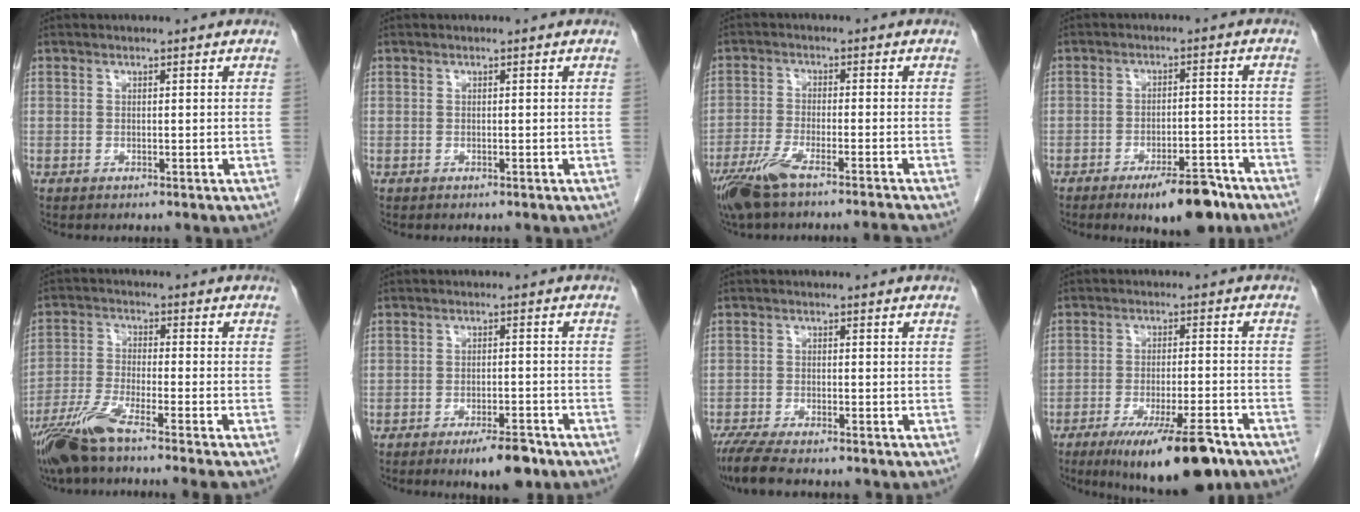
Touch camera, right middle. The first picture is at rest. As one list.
[{"total": 0.0}, {"total": 8.7, "force": [-7.0, -0.2, 5.2], "torque": [-0.091, -0.019, -0.124]}, {"total": 8.7, "force": [-6.1, 2.5, 5.7], "torque": [-0.074, -0.003, -0.090]}, {"total": 9.7, "force": [-7.4, -0.8, 6.3], "torque": [-0.118, -0.032, -0.135]}, {"total": 5.7, "force": [-4.0, 1.3, 3.8], "torque": [-0.059, -0.004, -0.057]}, {"total": 7.3, "force": [-5.9, 1.4, 4.0], "torque": [-0.073, -0.018, -0.098]}, {"total": 13.4, "force": [-9.1, 2.2, 9.6], "torque": [-0.130, -0.023, -0.141]}]